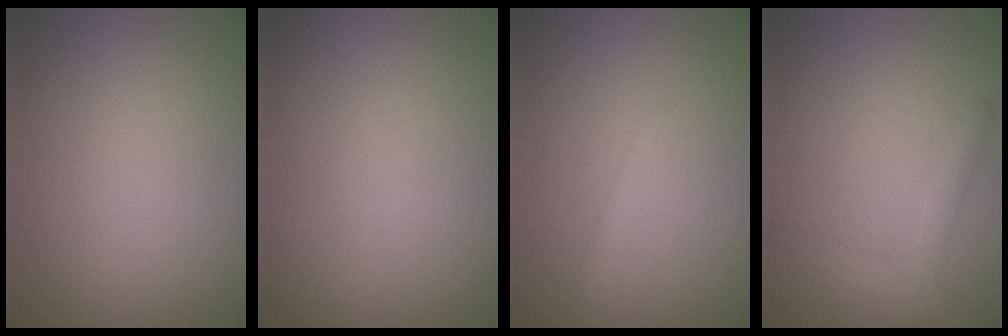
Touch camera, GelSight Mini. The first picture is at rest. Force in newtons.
{"total": 0.0}
{"total": 0.7, "press": 0.7, "slide": 0.0}
{"total": 2.6, "press": 2.6, "slide": 0.0}